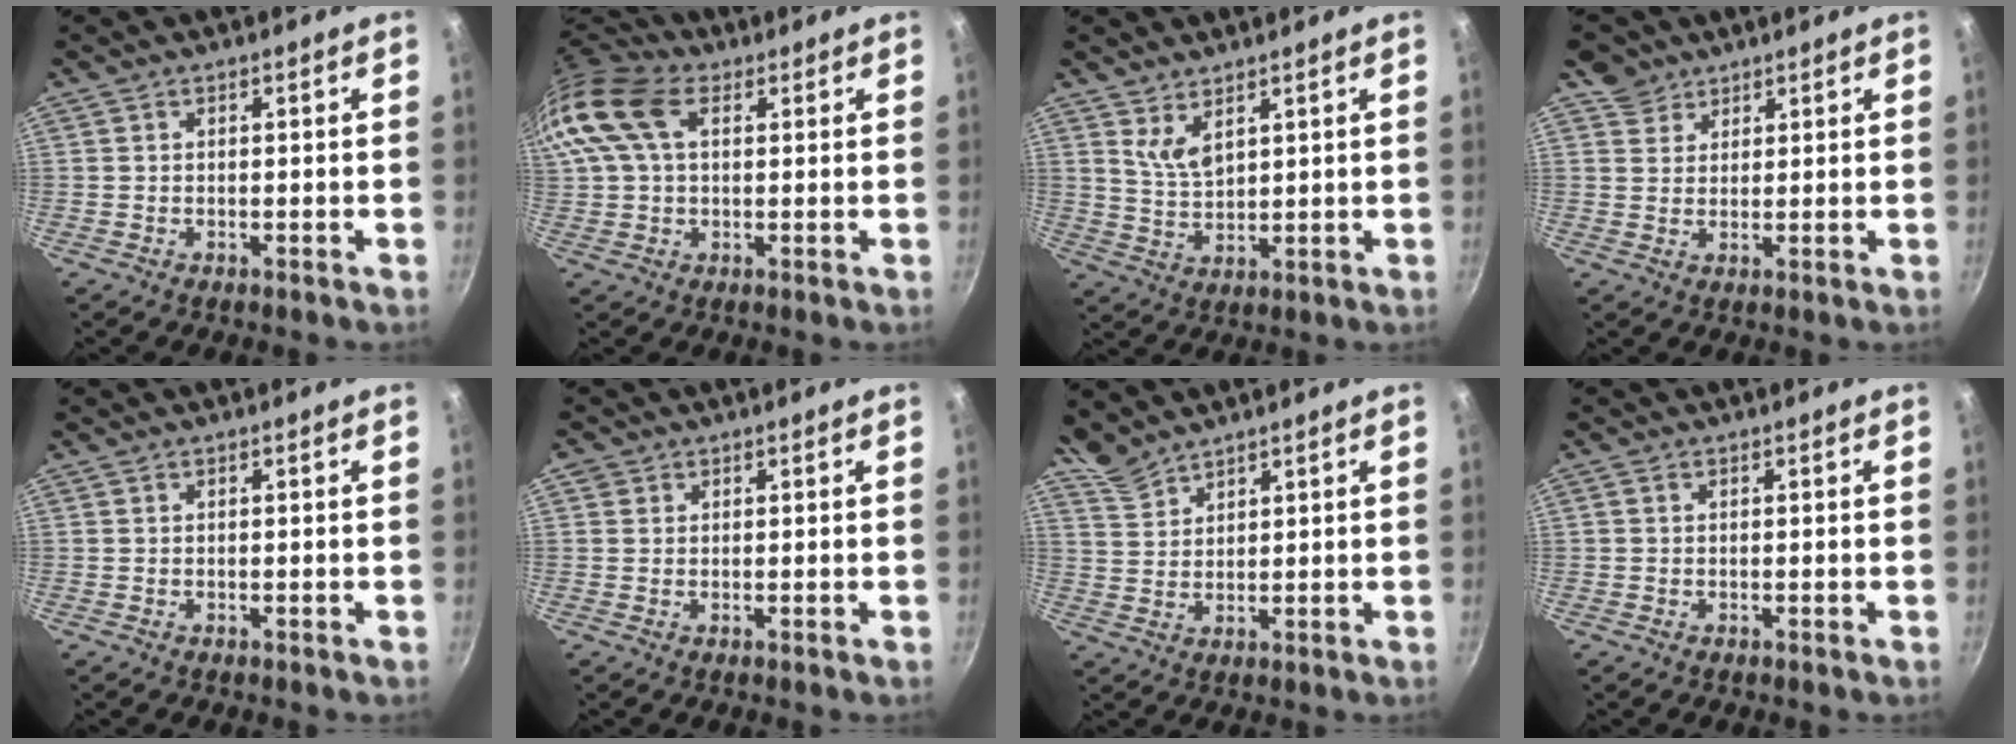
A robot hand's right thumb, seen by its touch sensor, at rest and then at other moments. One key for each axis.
{"total": 14.4, "fx": 4.1, "fy": 9.2, "fz": 10.2, "tx": -0.205, "ty": 0.028, "tz": 0.062}
{"total": 4.7, "fx": 2.8, "fy": 2.1, "fz": 3.1, "tx": -0.054, "ty": -0.028, "tz": 0.060}
{"total": 4.0, "fx": 2.7, "fy": 2.9, "fz": 0.0, "tx": 0.029, "ty": -0.004, "tz": 0.043}
{"total": 0.0}
{"total": 1.3, "fx": 0.4, "fy": 1.2, "fz": 0.2, "tx": 0.005, "ty": 0.002, "tz": 0.003}
{"total": 4.3, "fx": 4.1, "fy": 1.1, "fz": 0.7, "tx": -0.017, "ty": -0.008, "tz": 0.093}
{"total": 0.5, "fx": 0.0, "fy": 0.4, "fz": 0.3, "tx": -0.006, "ty": 0.004, "tz": 0.000}